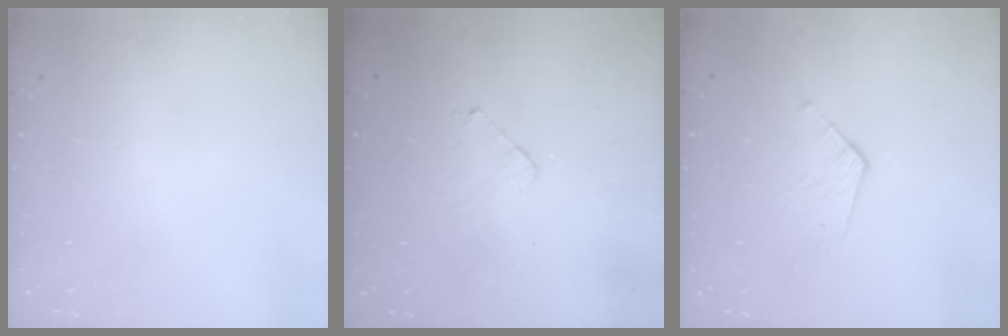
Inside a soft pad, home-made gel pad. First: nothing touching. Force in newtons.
{"total": 3.5, "press": 3.4, "slide": 0.3}
{"total": 3.6, "press": 3.6, "slide": 0.3}